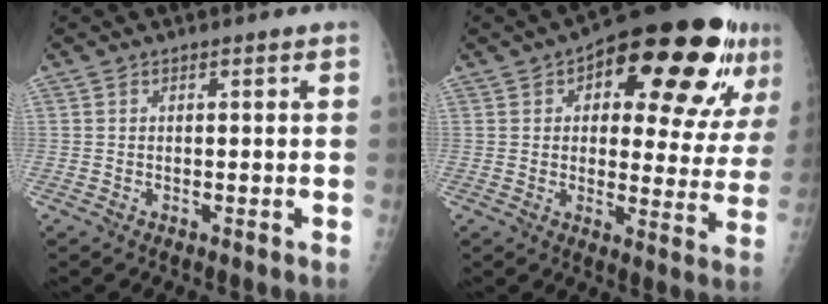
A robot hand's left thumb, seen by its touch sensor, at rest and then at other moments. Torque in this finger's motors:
{"motor_torque": [0.51, 0.71, 1.49, -1.28, 0.16]}